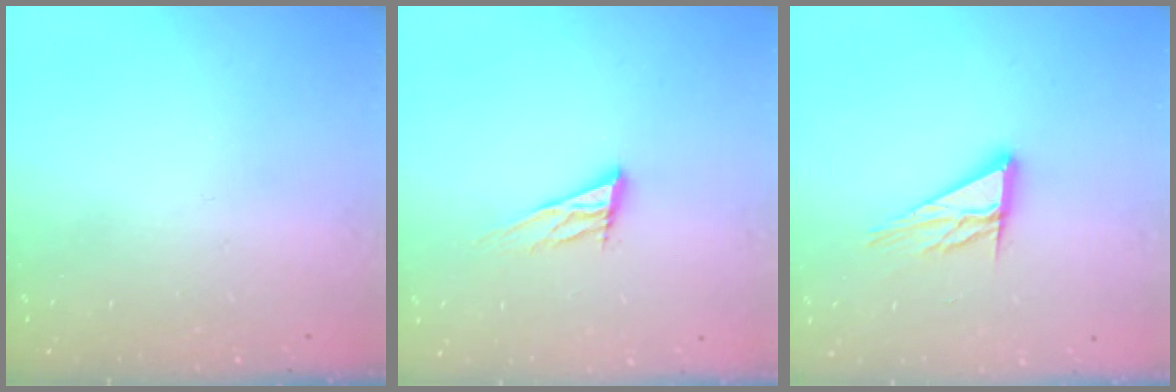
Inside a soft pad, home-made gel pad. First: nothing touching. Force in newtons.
{"total": 11.0, "press": 10.7, "slide": 2.6}
{"total": 10.9, "press": 10.9, "slide": 1.0}